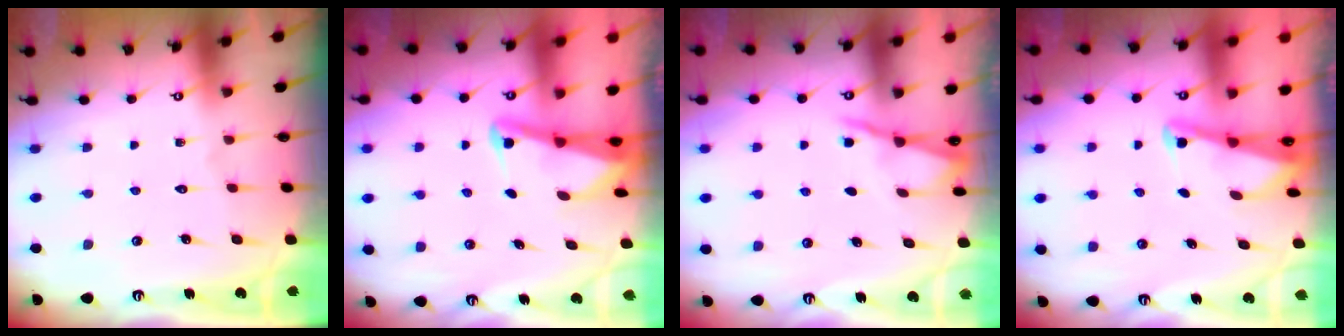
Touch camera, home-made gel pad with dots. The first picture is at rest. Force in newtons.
{"total": 2.7, "press": 2.6, "slide": 0.6}
{"total": 2.8, "press": 2.8, "slide": 0.4}
{"total": 2.2, "press": 2.2, "slide": 0.3}